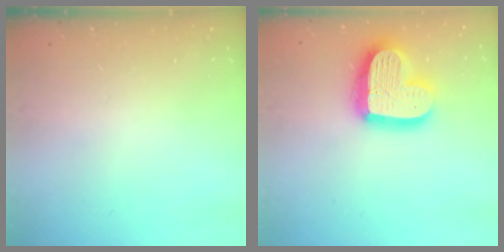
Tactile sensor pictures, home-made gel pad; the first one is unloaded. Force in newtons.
{"total": 19.4, "press": 19.3, "slide": 1.5}